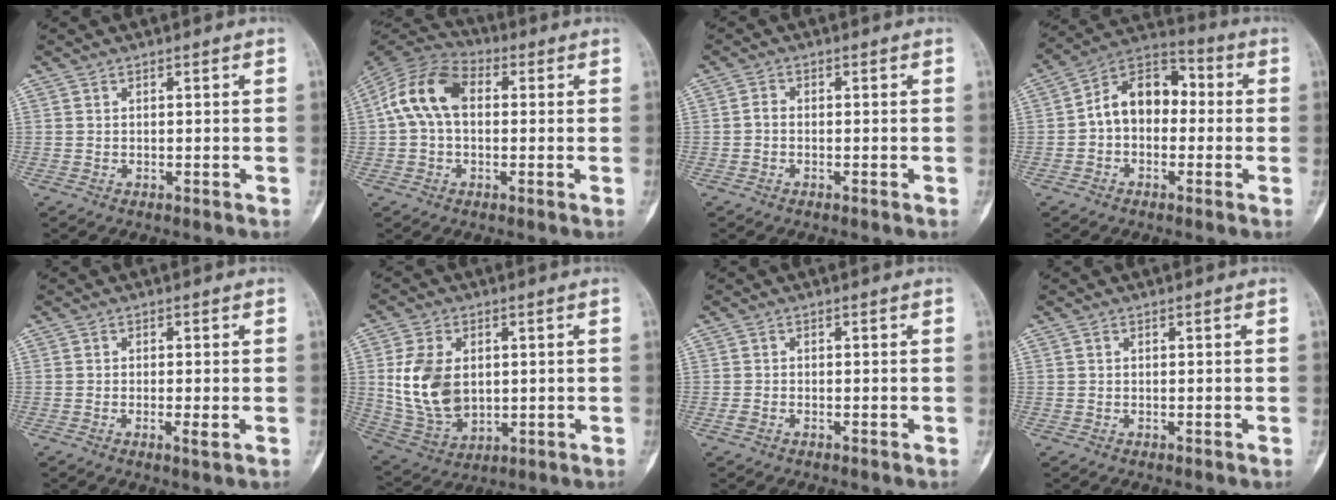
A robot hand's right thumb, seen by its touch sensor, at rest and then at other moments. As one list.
[{"total": 11.6, "force": [1.3, 7.6, 8.7], "torque": [-0.167, 0.033, 0.013]}, {"total": 1.3, "force": [-0.6, 0.8, 0.9], "torque": [-0.018, 0.004, -0.017]}, {"total": 11.7, "force": [-0.3, 8.3, 8.2], "torque": [-0.102, 0.043, -0.022]}, {"total": 1.9, "force": [-0.5, 0.2, 1.8], "torque": [-0.034, -0.006, -0.012]}, {"total": 13.3, "force": [1.3, 9.1, 9.6], "torque": [-0.170, -0.011, 0.042]}, {"total": 1.0, "force": [-0.6, 0.6, 0.6], "torque": [-0.016, 0.000, -0.013]}, {"total": 0.0}]